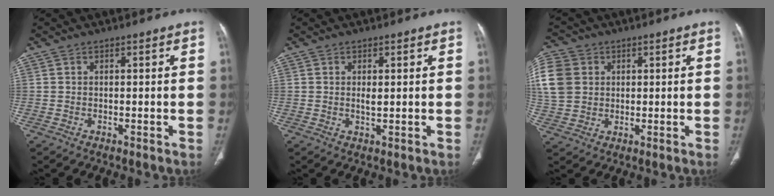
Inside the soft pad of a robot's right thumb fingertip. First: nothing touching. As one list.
[{"total": 1.8, "force": [0.3, 0.7, 1.6], "torque": [-0.026, -0.003, 0.006]}, {"total": 16.1, "force": [3.7, 13.5, 8.0], "torque": [-0.209, 0.026, 0.075]}]